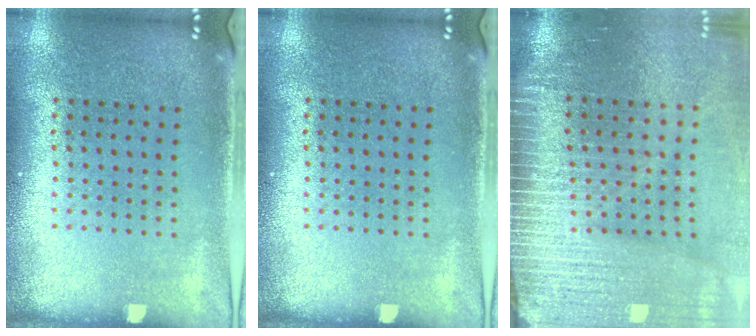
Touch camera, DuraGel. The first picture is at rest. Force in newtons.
{"total": 0.0}
{"total": 4.2, "press": 3.6, "slide": 2.2}